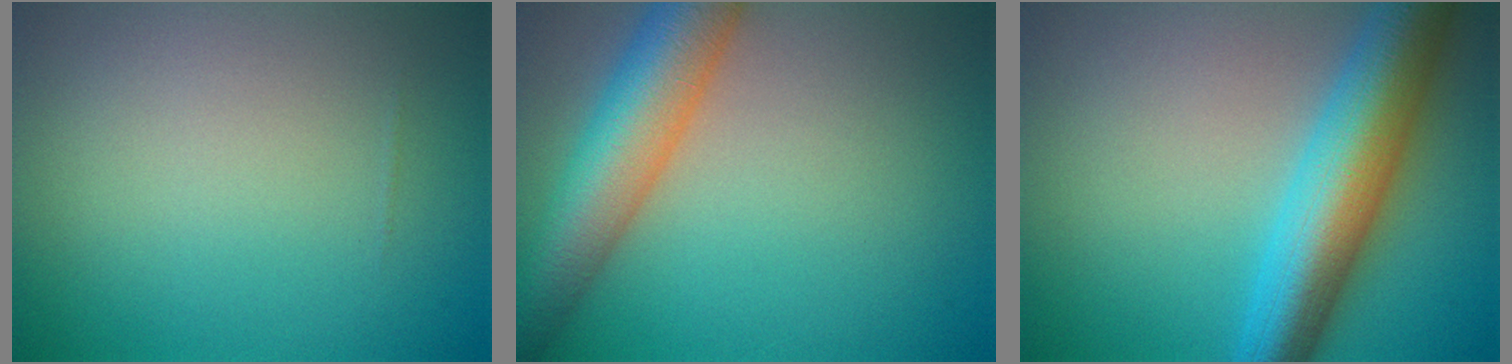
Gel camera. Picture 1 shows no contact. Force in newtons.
{"total": 8.1, "press": 8.1, "slide": 0.4}
{"total": 9.0, "press": 9.0, "slide": 0.3}